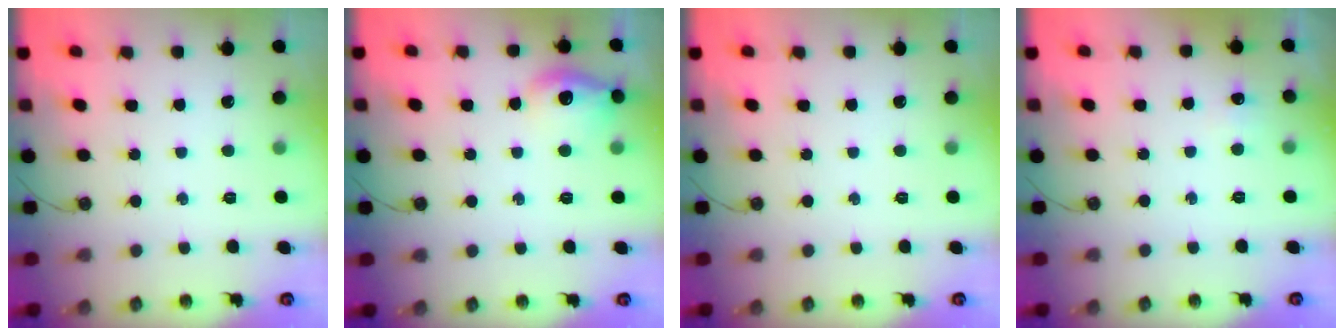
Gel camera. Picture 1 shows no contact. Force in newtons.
{"total": 12.7, "press": 12.7, "slide": 1.0}
{"total": 0.0}
{"total": 4.4, "press": 4.3, "slide": 0.6}